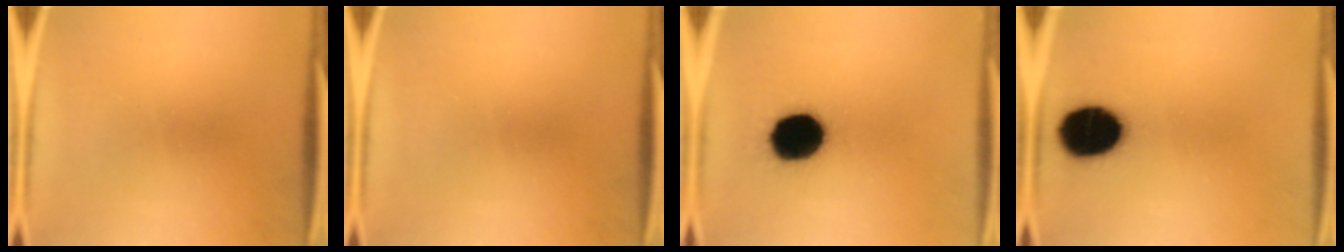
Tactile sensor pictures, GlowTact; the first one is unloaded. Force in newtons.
{"total": 0.0}
{"total": 16.2}
{"total": 14.8}